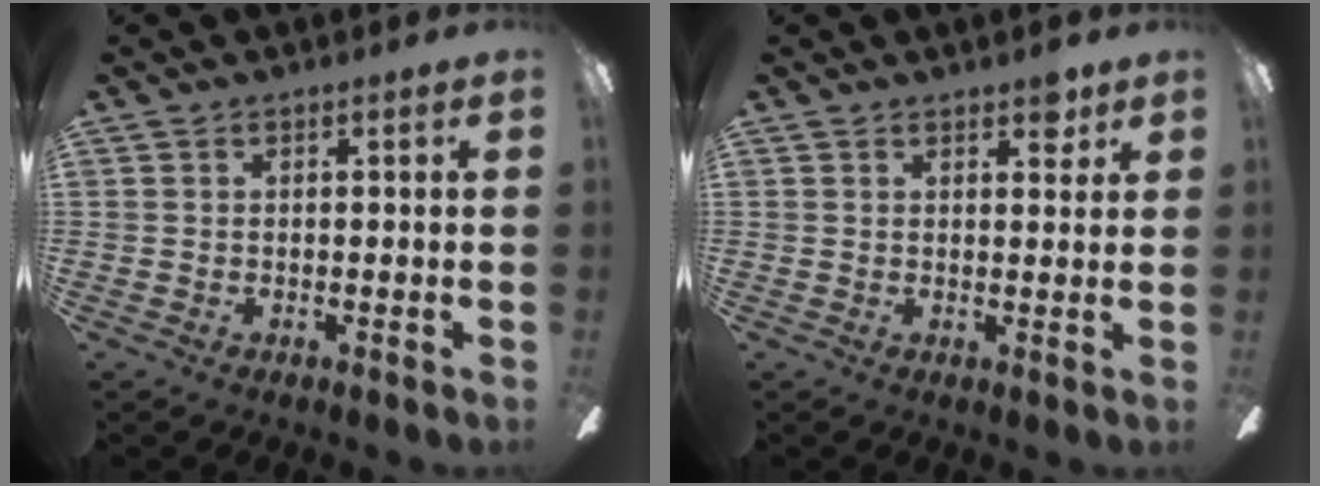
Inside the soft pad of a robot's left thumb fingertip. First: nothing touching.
{"total": 3.7, "force": [2.6, 1.6, 1.9], "torque": [-0.002, -0.015, 0.039]}